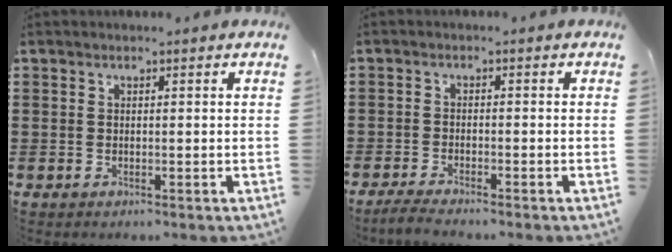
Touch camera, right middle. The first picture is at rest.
{"total": 2.2, "force": [-2.0, 0.0, 0.8], "torque": [-0.020, 0.000, -0.043]}